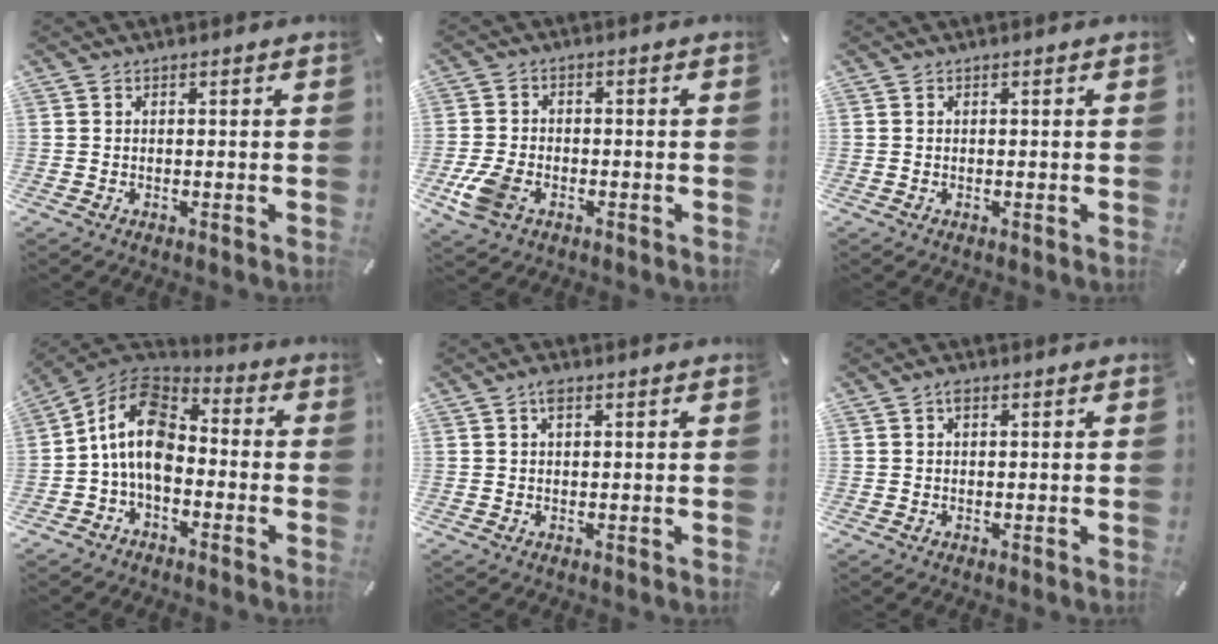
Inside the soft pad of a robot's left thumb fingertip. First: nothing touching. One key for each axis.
{"total": 6.8, "fx": -2.8, "fy": 4.6, "fz": 4.2, "tx": -0.109, "ty": 0.003, "tz": -0.056}
{"total": 0.0}
{"total": 12.3, "fx": -2.6, "fy": 8.2, "fz": 8.8, "tx": -0.188, "ty": 0.018, "tz": -0.053}
{"total": 1.7, "fx": 0.8, "fy": 0.8, "fz": 1.3, "tx": -0.029, "ty": 0.005, "tz": 0.013}
{"total": 1.1, "fx": 0.3, "fy": 0.6, "fz": 0.8, "tx": -0.018, "ty": 0.004, "tz": 0.005}